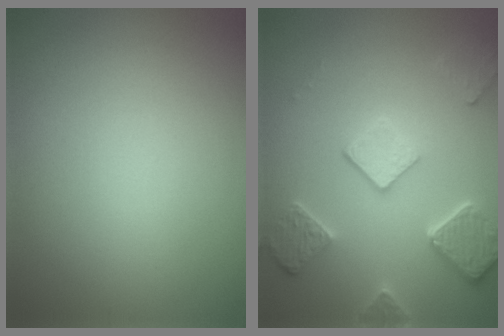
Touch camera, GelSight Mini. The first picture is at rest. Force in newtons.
{"total": 5.2, "press": 4.0, "slide": 3.3}